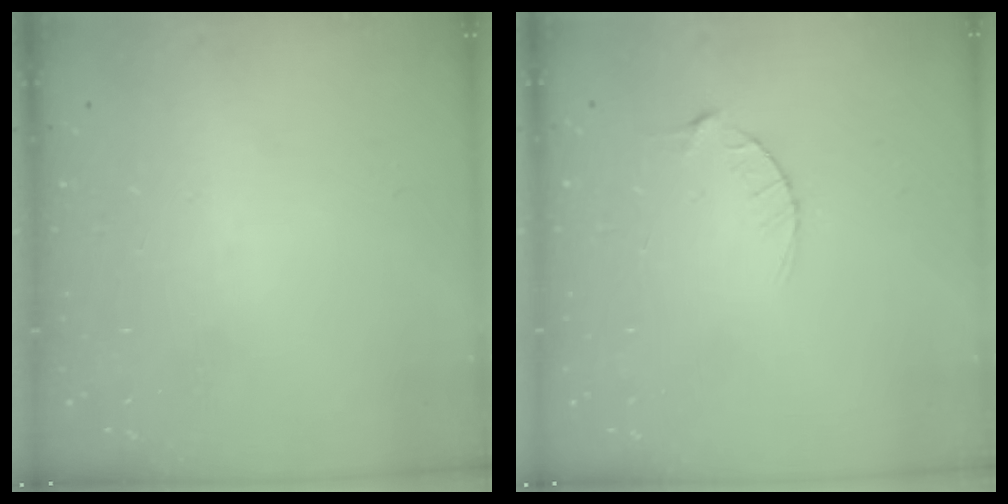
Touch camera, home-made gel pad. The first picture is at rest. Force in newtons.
{"total": 2.9, "press": 2.9, "slide": 0.4}